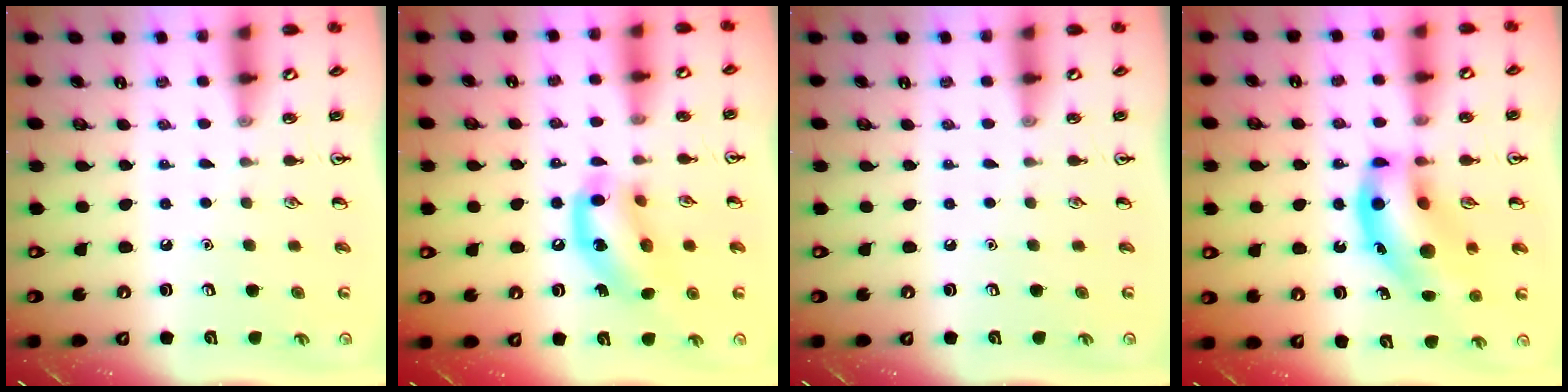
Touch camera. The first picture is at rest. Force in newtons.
{"total": 13.0, "press": 12.8, "slide": 2.5}
{"total": 0.0}
{"total": 15.9, "press": 15.6, "slide": 3.2}